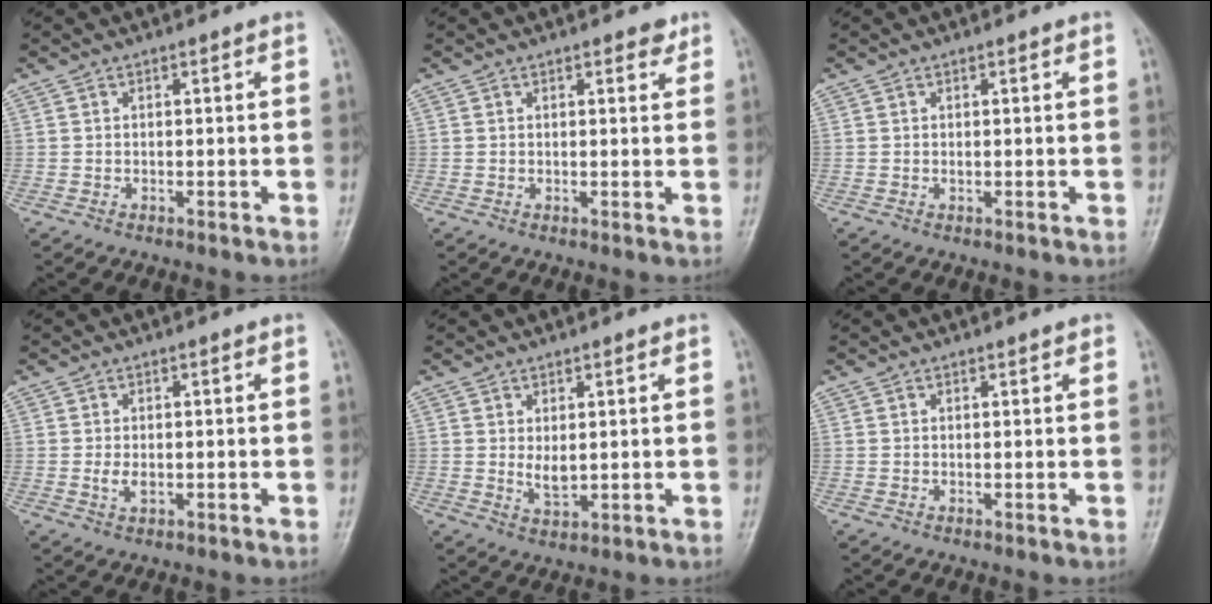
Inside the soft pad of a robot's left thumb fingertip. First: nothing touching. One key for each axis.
{"total": 2.0, "fx": 1.4, "fy": 0.9, "fz": 1.1, "tx": -0.004, "ty": -0.006, "tz": 0.014}
{"total": 0.7, "fx": 0.4, "fy": 0.3, "fz": 0.5, "tx": -0.008, "ty": -0.001, "tz": 0.005}
{"total": 2.2, "fx": -0.1, "fy": 1.3, "fz": 1.8, "tx": -0.035, "ty": -0.005, "tz": -0.001}
{"total": 3.7, "fx": 1.1, "fy": 1.8, "fz": 3.0, "tx": -0.047, "ty": -0.016, "tz": 0.024}
{"total": 0.8, "fx": 0.6, "fy": 0.3, "fz": 0.4, "tx": -0.006, "ty": -0.002, "tz": 0.006}